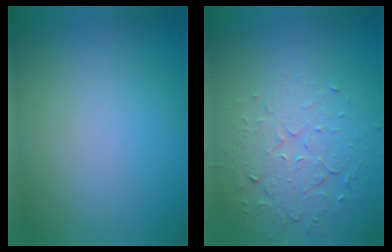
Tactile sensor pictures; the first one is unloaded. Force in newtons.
{"total": 4.4, "press": 3.5, "slide": 2.7}